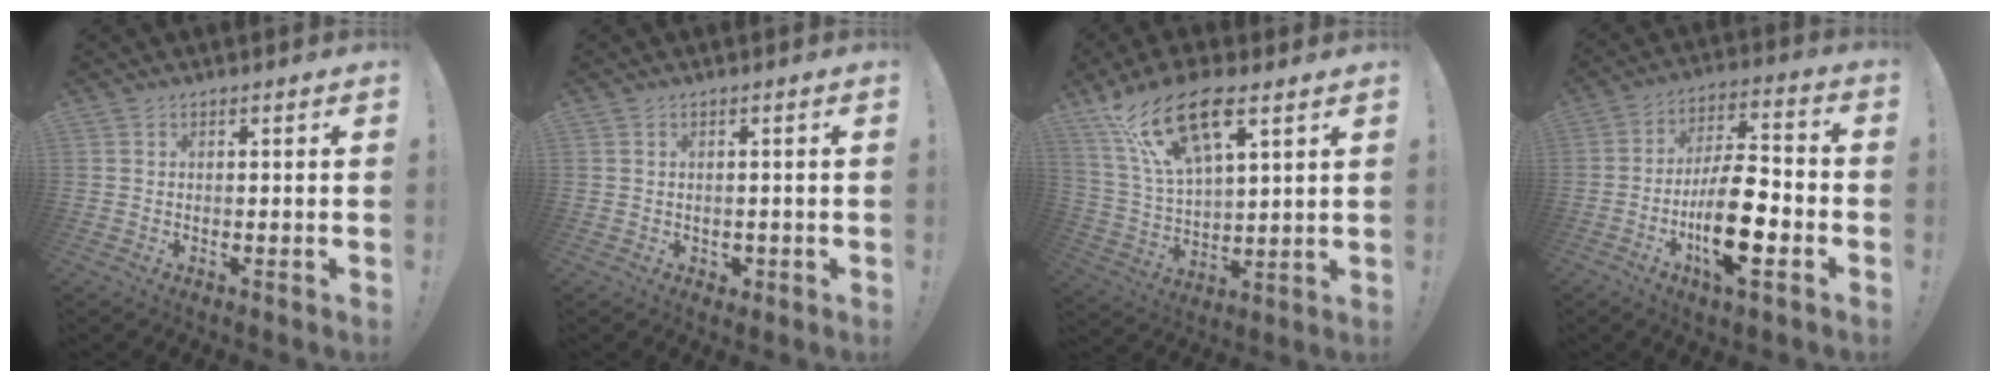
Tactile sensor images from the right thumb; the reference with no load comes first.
{"total": 1.5, "force": [0.0, 1.4, 0.6], "torque": [-0.006, -0.001, -0.001]}
{"total": 18.8, "force": [11.1, 7.8, 13.1], "torque": [-0.248, -0.050, 0.192]}
{"total": 16.7, "force": [-5.4, 6.1, 14.5], "torque": [-0.264, 0.016, -0.091]}